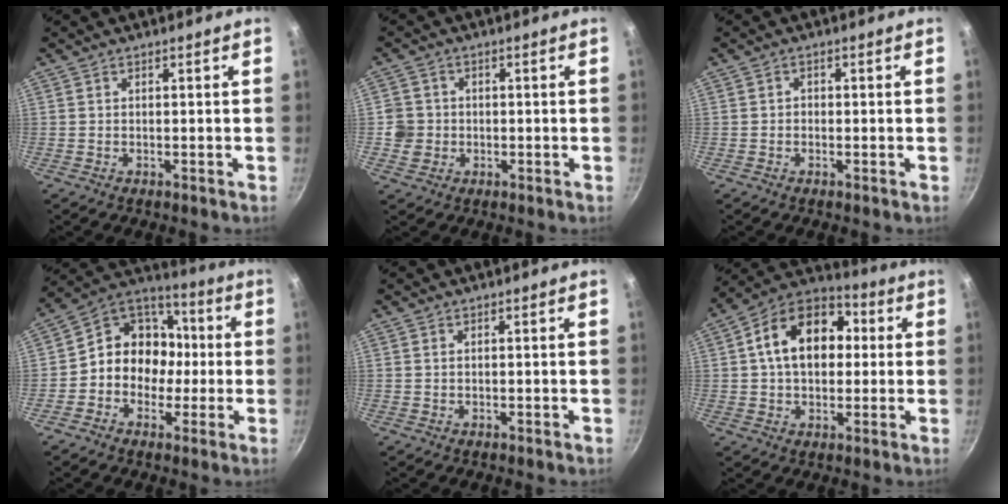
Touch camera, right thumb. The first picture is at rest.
{"total": 4.3, "force": [-0.5, 4.2, 0.9], "torque": [0.005, 0.007, -0.011]}
{"total": 0.9, "force": [-0.3, 0.8, 0.3], "torque": [0.008, 0.005, -0.010]}
{"total": 13.9, "force": [-1.3, 11.5, 7.7], "torque": [-0.071, 0.041, -0.035]}
{"total": 0.0}
{"total": 16.2, "force": [2.5, 10.9, 11.8], "torque": [-0.159, 0.025, 0.030]}